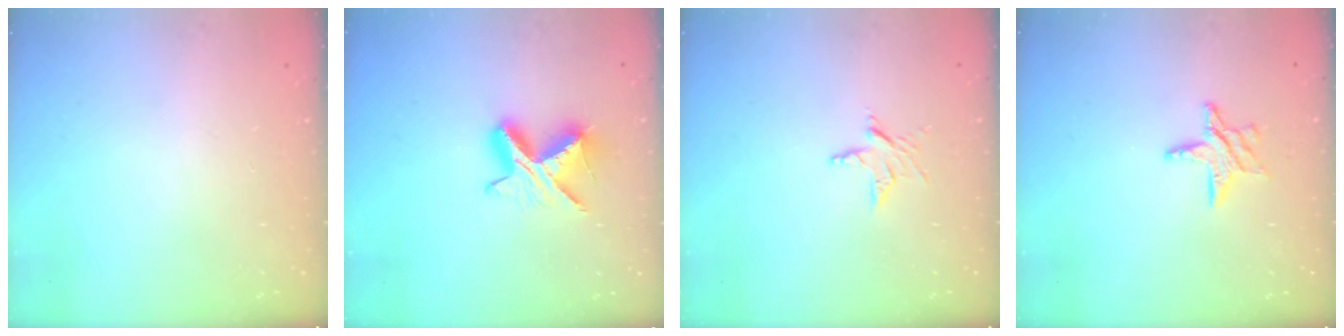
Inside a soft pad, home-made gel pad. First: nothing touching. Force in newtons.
{"total": 9.2, "press": 9.2, "slide": 0.3}
{"total": 4.5, "press": 4.4, "slide": 0.3}
{"total": 7.4, "press": 7.4, "slide": 0.4}